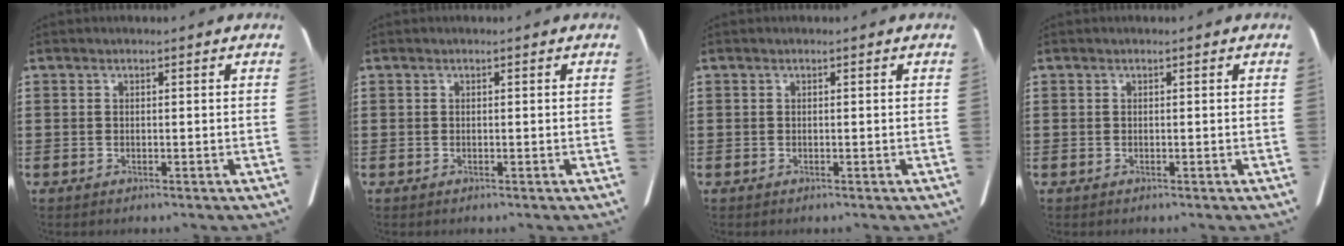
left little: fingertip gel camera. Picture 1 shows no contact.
{"total": 0.0}
{"total": 0.0}
{"total": 0.0}